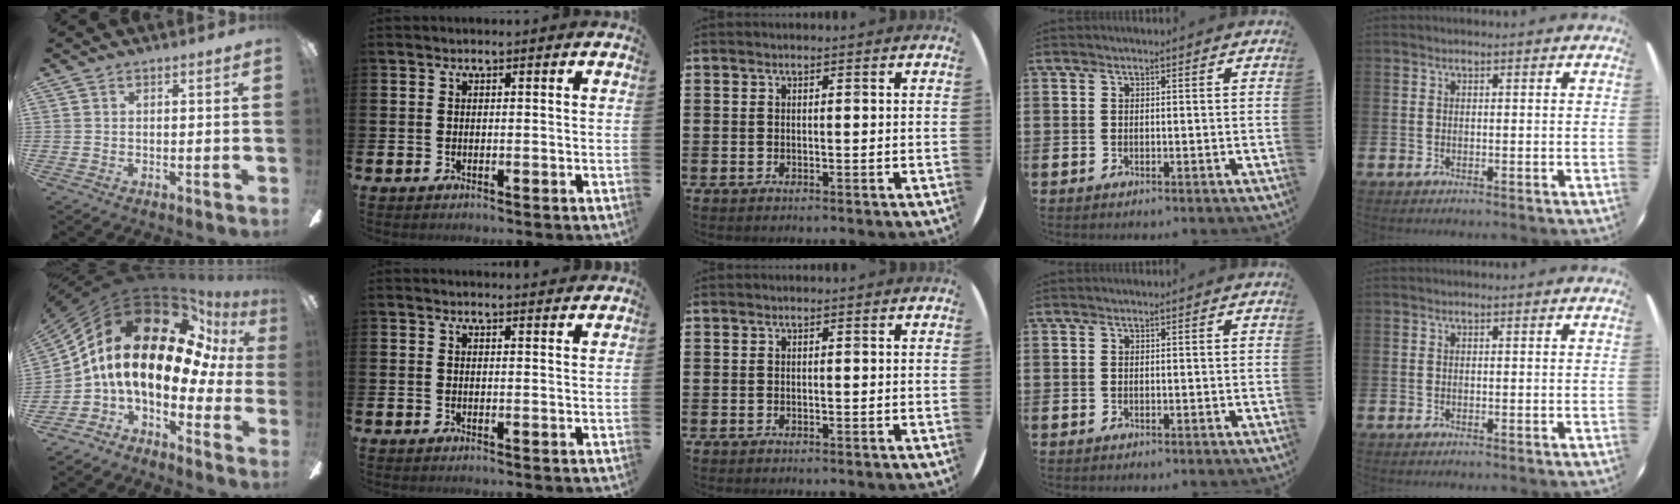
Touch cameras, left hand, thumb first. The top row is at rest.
{"thumb": {"total": 21.9, "force": [6.8, 10.8, 17.8], "torque": [-0.358, -0.054, 0.108]}, "index": {"total": 1.5, "force": [1.5, 0.1, -0.1], "torque": [0.013, -0.010, 0.025]}}